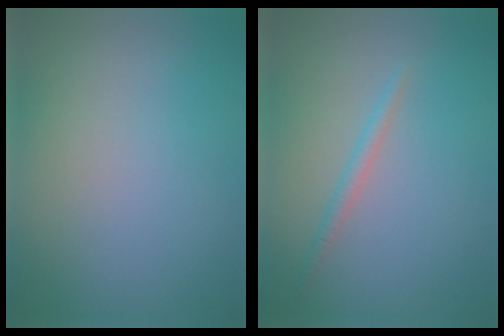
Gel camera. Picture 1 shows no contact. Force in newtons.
{"total": 1.2, "press": 1.2, "slide": 0.0}